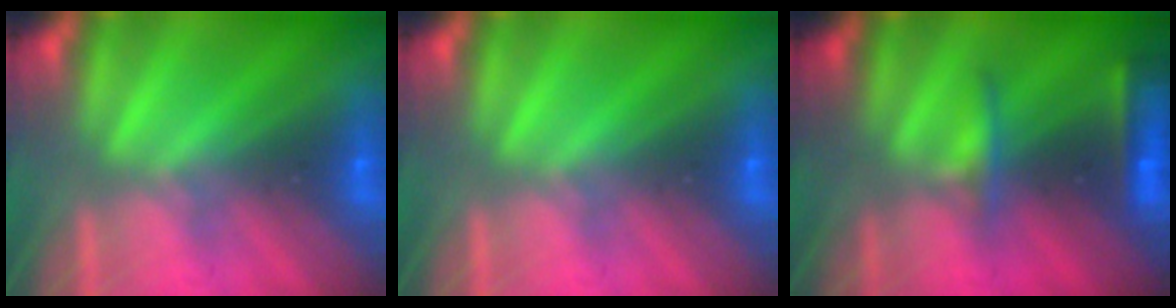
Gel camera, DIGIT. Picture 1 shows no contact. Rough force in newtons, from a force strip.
{"total": 0.0}
{"total": 8.3}